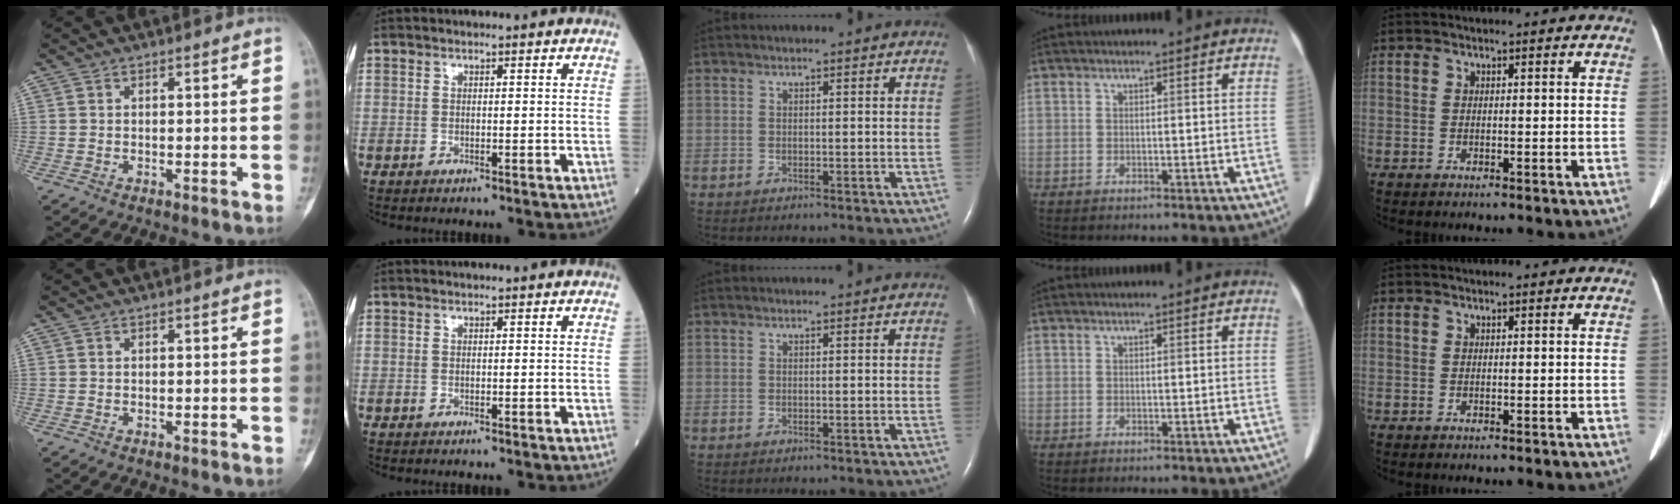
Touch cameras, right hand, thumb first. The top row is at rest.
{}